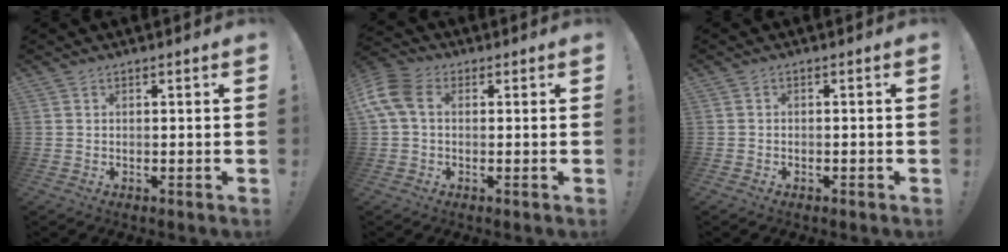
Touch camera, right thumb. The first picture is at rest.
{"total": 9.2, "force": [1.5, 5.8, 7.0], "torque": [-0.151, 0.004, 0.033]}
{"total": 1.0, "force": [-0.9, 0.4, 0.1], "torque": [0.000, 0.002, -0.016]}